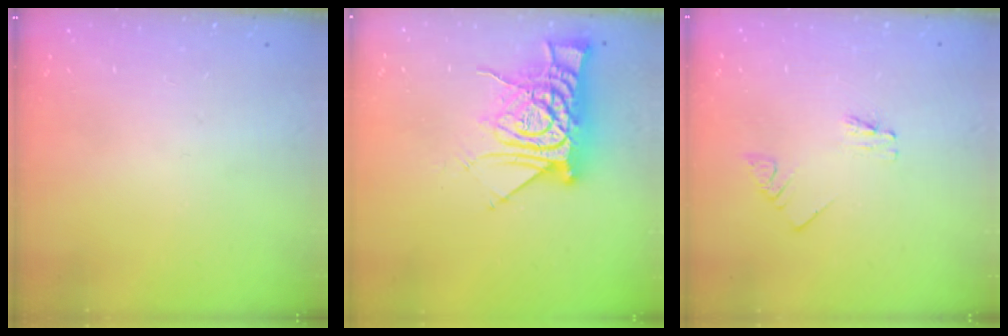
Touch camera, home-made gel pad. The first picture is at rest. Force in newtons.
{"total": 15.1, "press": 15.0, "slide": 1.4}
{"total": 1.1, "press": 1.0, "slide": 0.1}